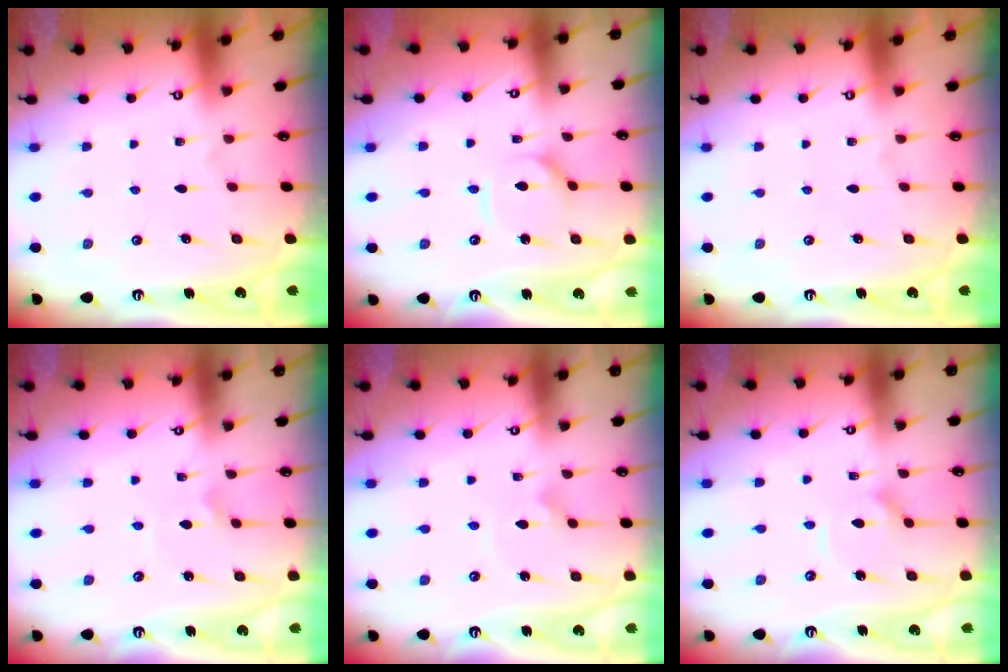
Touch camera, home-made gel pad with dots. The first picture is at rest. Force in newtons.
{"total": 6.2, "press": 6.2, "slide": 0.6}
{"total": 0.0}
{"total": 2.5, "press": 2.4, "slide": 0.5}
{"total": 2.2, "press": 2.2, "slide": 0.1}
{"total": 4.7, "press": 4.7, "slide": 0.4}